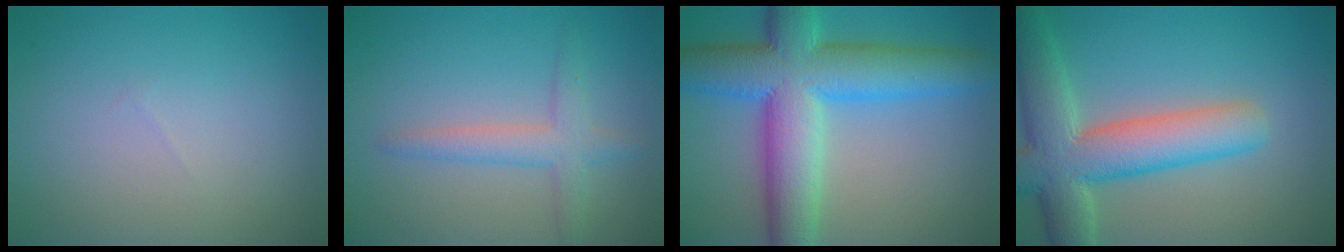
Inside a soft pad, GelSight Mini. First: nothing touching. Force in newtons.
{"total": 2.9, "press": 2.9, "slide": 0.2}
{"total": 11.1, "press": 11.1, "slide": 0.2}
{"total": 8.6, "press": 8.6, "slide": 0.7}